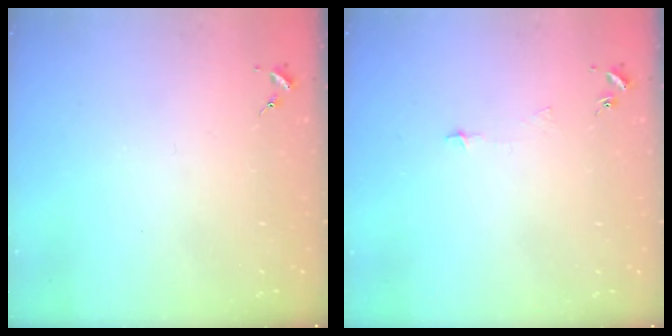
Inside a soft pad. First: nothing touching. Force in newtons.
{"total": 3.4, "press": 3.4, "slide": 0.3}